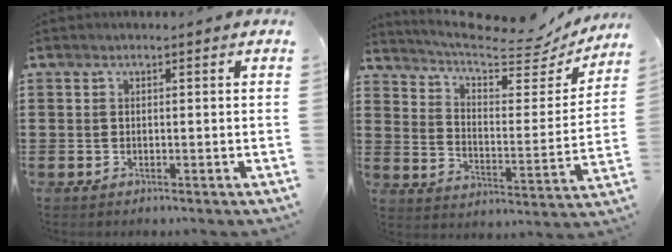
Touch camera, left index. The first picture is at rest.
{"total": 8.6, "force": [7.6, 1.1, 3.8], "torque": [-0.092, -0.056, 0.124]}